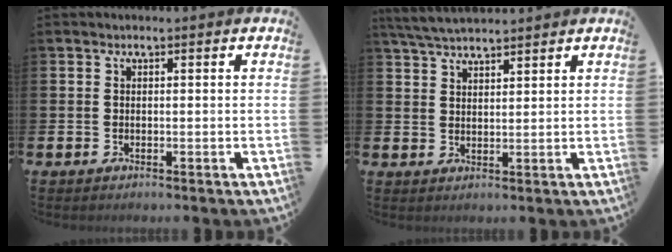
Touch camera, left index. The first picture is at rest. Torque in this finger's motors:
{"motor_torque": [0.56, -0.72, 0.16, 0.17]}